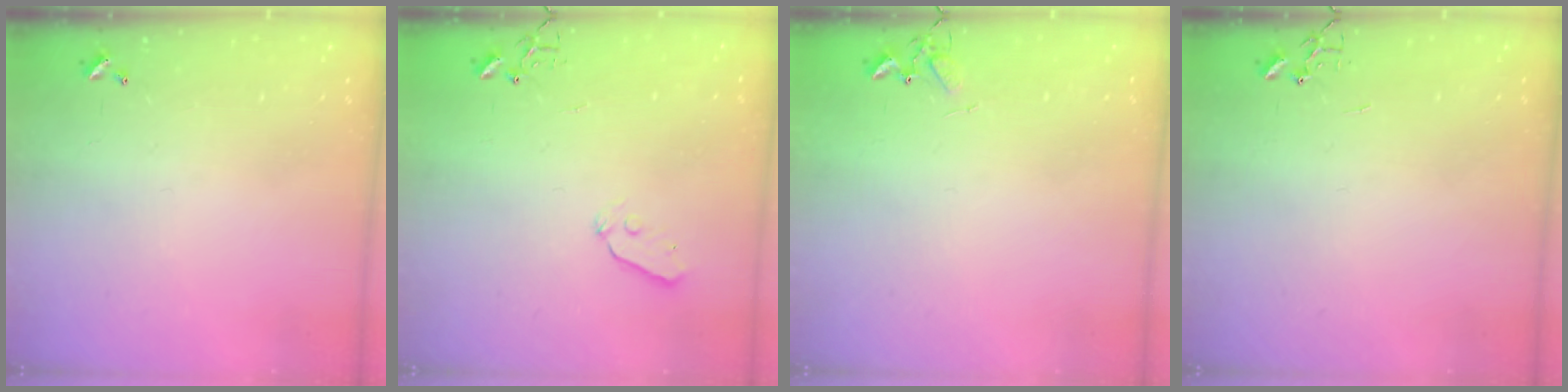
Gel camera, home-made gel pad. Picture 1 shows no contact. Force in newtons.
{"total": 4.5, "press": 4.4, "slide": 0.7}
{"total": 5.9, "press": 5.9, "slide": 0.3}
{"total": 0.0}